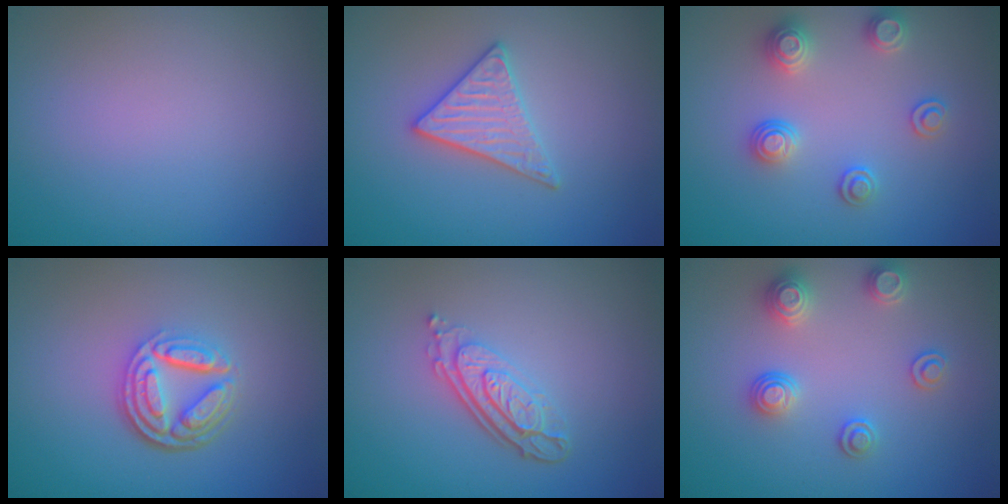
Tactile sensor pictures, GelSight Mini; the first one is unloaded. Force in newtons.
{"total": 2.9, "press": 2.9, "slide": 0.3}
{"total": 2.6, "press": 2.6, "slide": 0.2}
{"total": 4.8, "press": 3.5, "slide": 3.2}
{"total": 4.1, "press": 2.9, "slide": 2.8}
{"total": 2.6, "press": 2.6, "slide": 0.2}